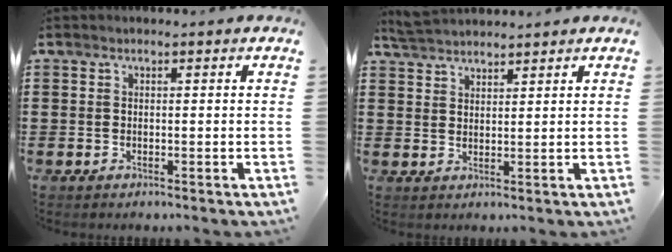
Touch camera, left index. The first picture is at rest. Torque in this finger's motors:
{"motor_torque": [-1.34, 0.80, -1.05, -0.06]}